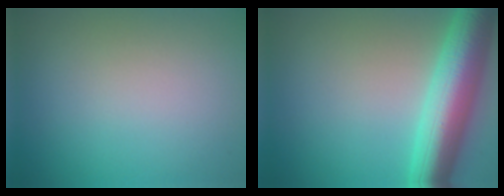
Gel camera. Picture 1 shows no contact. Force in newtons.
{"total": 9.2, "press": 9.2, "slide": 0.1}